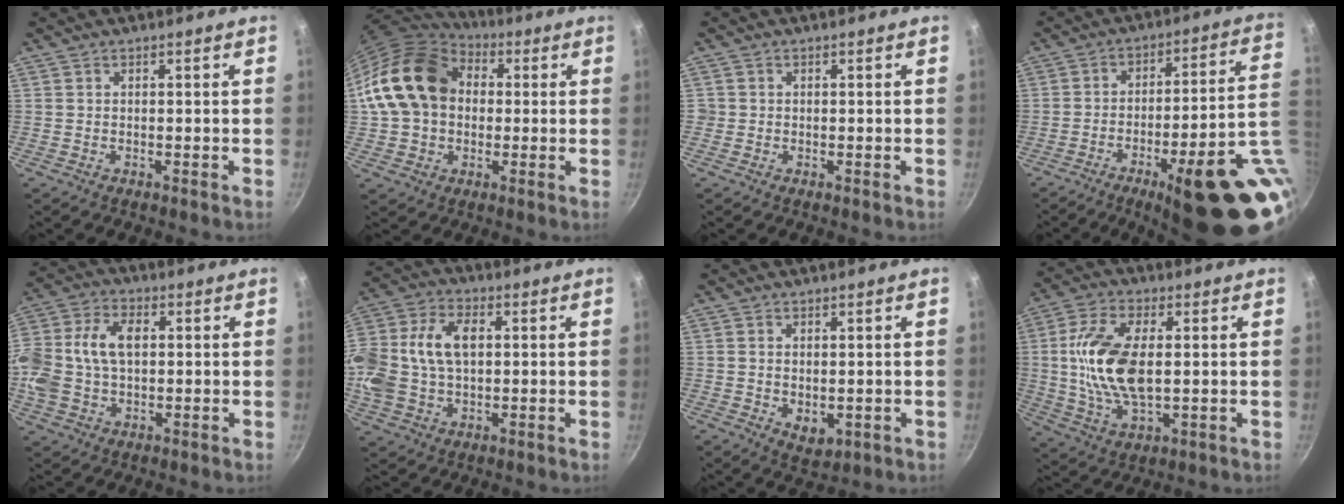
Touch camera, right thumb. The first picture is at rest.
{"total": 18.3, "force": [2.3, 14.1, 11.4], "torque": [-0.192, 0.034, 0.032]}
{"total": 0.8, "force": [-0.2, 0.8, 0.1], "torque": [0.001, 0.002, -0.005]}
{"total": 23.7, "force": [-7.4, 6.0, 21.7], "torque": [-0.240, 0.017, -0.092]}
{"total": 15.7, "force": [1.2, 10.6, 11.5], "torque": [-0.241, 0.032, 0.015]}
{"total": 18.7, "force": [2.0, 12.7, 13.5], "torque": [-0.292, 0.033, 0.032]}
{"total": 4.3, "force": [-0.2, 2.9, 3.2], "torque": [-0.045, -0.013, 0.003]}
{"total": 15.0, "force": [1.2, 7.6, 12.9], "torque": [-0.246, 0.005, 0.021]}